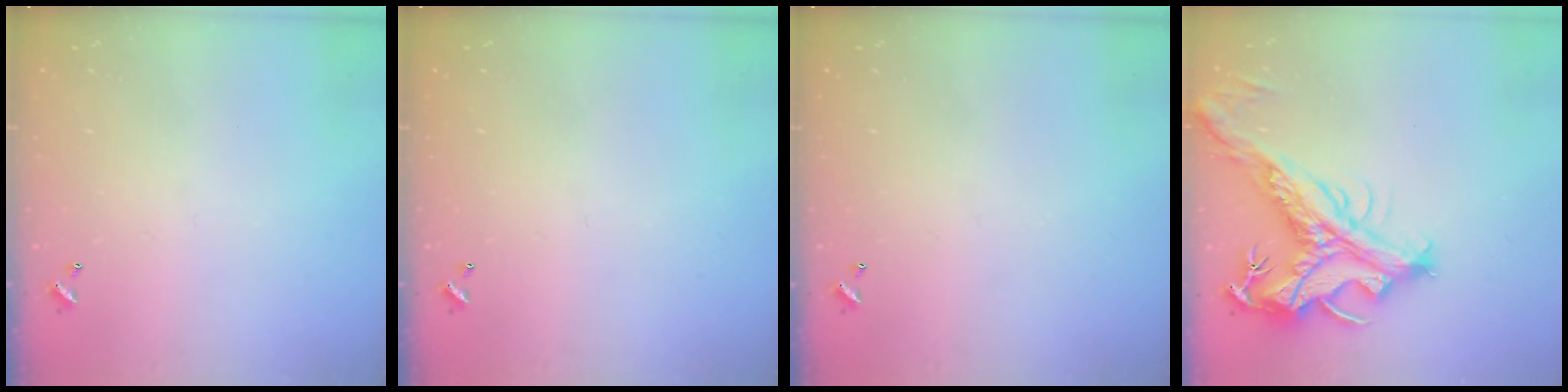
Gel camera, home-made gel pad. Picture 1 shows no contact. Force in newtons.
{"total": 0.0}
{"total": 0.0}
{"total": 9.3, "press": 9.1, "slide": 2.0}